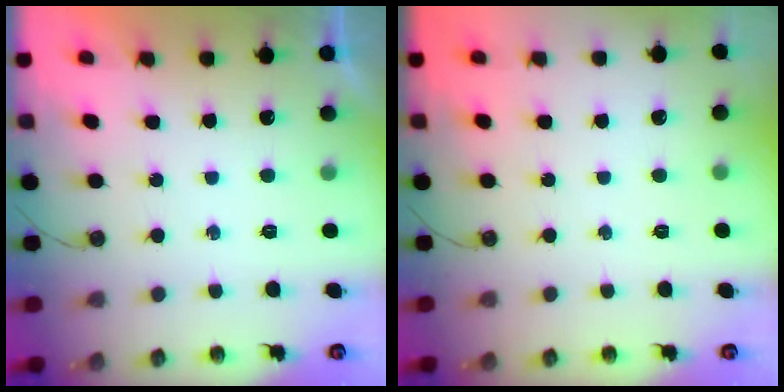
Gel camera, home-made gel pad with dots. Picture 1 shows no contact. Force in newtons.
{"total": 0.0}